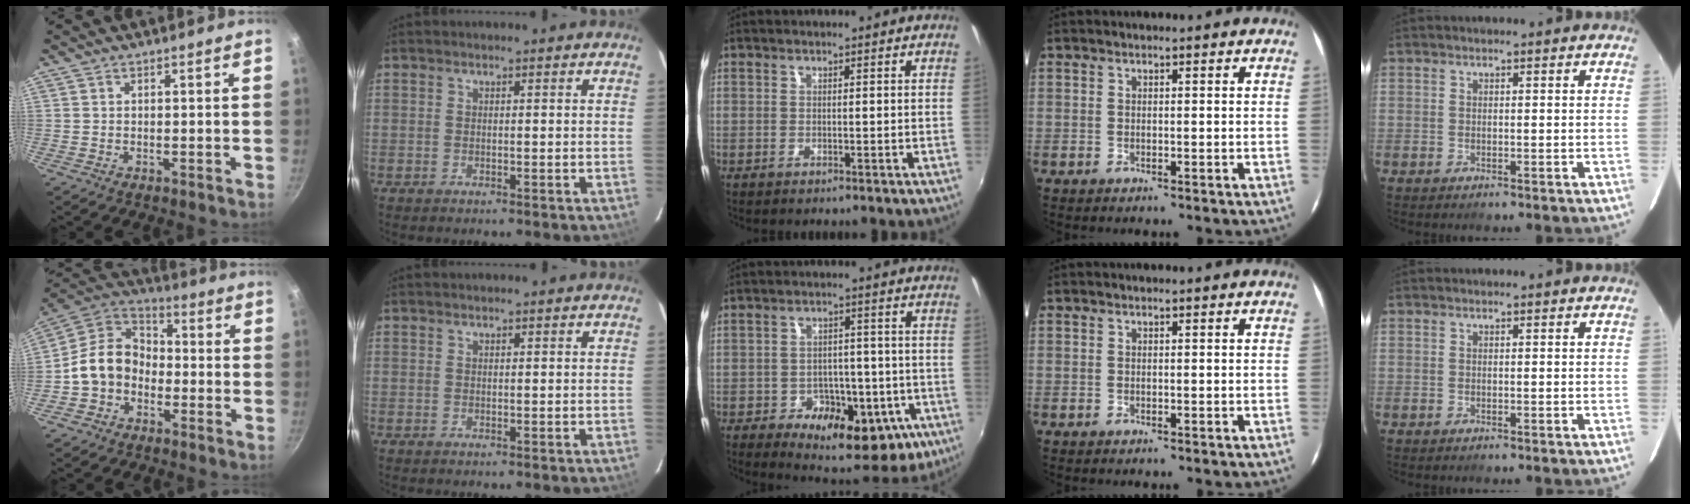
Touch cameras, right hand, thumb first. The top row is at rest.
{"thumb": {"total": 11.6, "force": [-2.9, 9.1, 6.5], "torque": [-0.079, 0.050, -0.076]}, "middle": {"total": 16.0, "force": [-6.8, 10.2, 10.3], "torque": [-0.169, -0.007, -0.079]}}